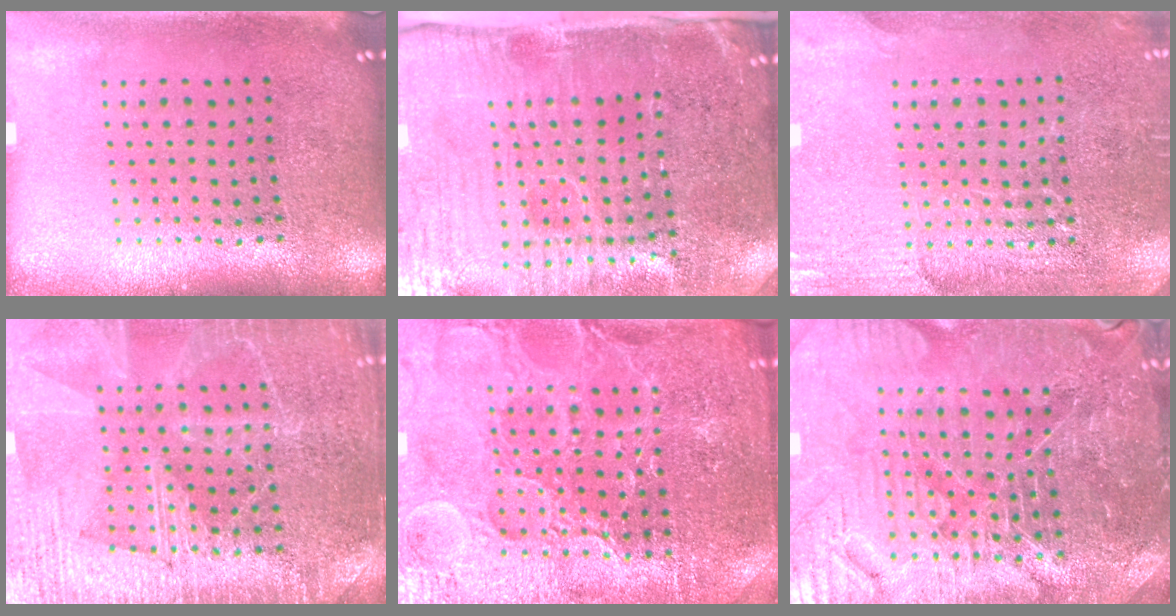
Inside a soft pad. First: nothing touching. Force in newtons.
{"total": 5.1, "press": 4.3, "slide": 2.8}
{"total": 2.9, "press": 2.8, "slide": 0.8}
{"total": 3.6, "press": 3.6, "slide": 0.5}
{"total": 4.3, "press": 4.1, "slide": 1.3}
{"total": 4.9, "press": 4.6, "slide": 1.5}